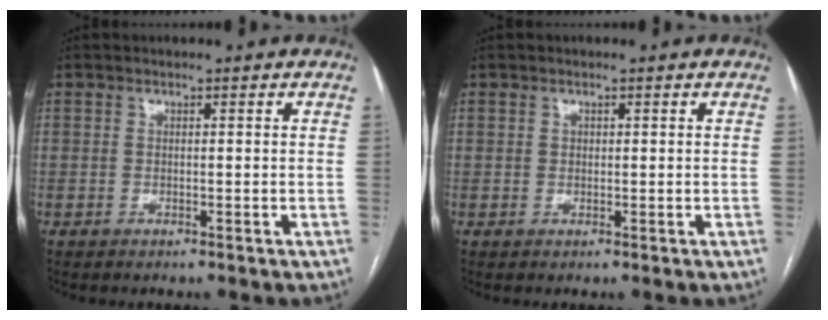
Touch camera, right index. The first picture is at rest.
{"total": 0.6, "force": [0.2, 0.5, 0.3], "torque": [-0.002, 0.000, 0.003]}